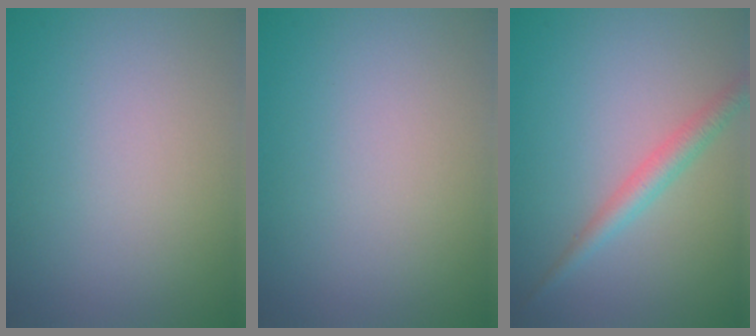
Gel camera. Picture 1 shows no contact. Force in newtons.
{"total": 0.0}
{"total": 2.4, "press": 2.4, "slide": 0.1}